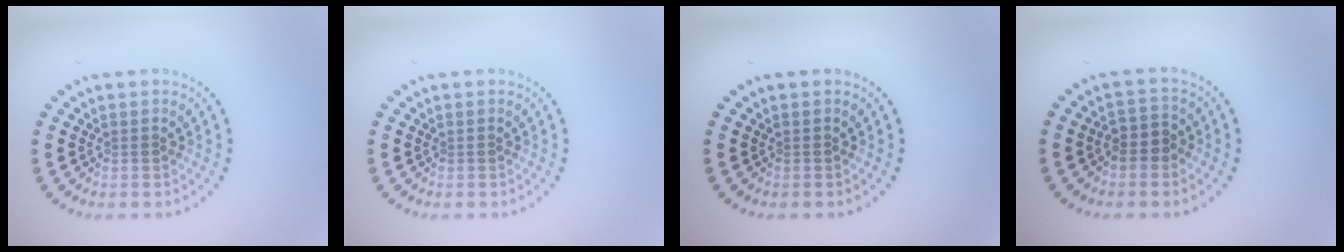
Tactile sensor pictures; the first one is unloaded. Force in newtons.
{"total": 0.0}
{"total": 0.0}
{"total": 2.2, "press": 2.0, "slide": 0.9}